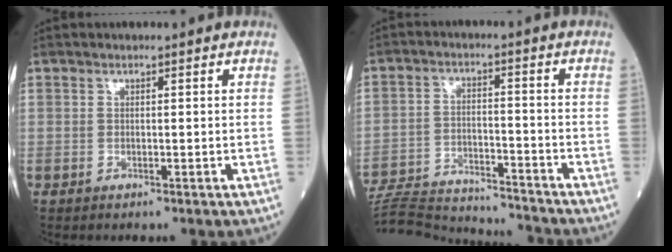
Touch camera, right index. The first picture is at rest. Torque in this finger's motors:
{"motor_torque": [-2.14, 0.00, -1.05, -0.21]}